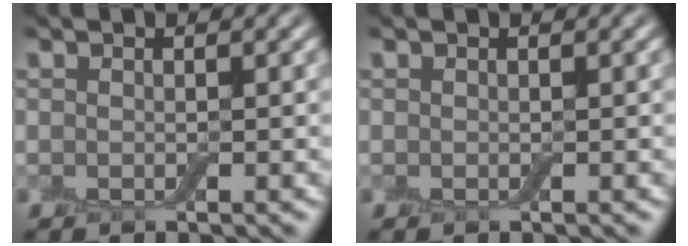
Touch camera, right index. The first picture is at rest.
{"total": 0.0}